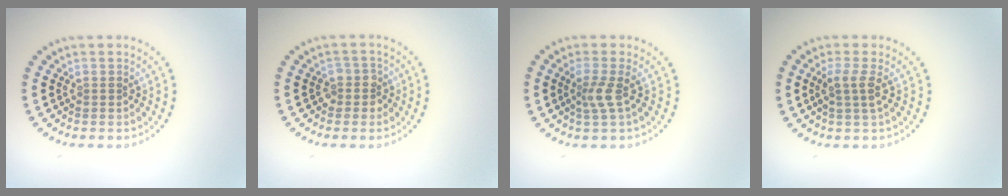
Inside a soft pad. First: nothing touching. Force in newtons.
{"total": 1.7, "press": 1.5, "slide": 0.7}
{"total": 2.0, "press": 1.4, "slide": 1.4}
{"total": 1.9, "press": 1.6, "slide": 1.1}